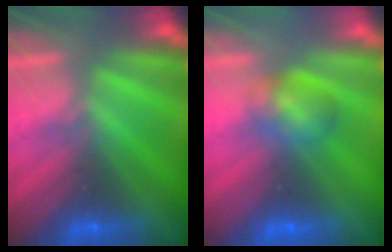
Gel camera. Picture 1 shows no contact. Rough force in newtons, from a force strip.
{"total": 4.6}